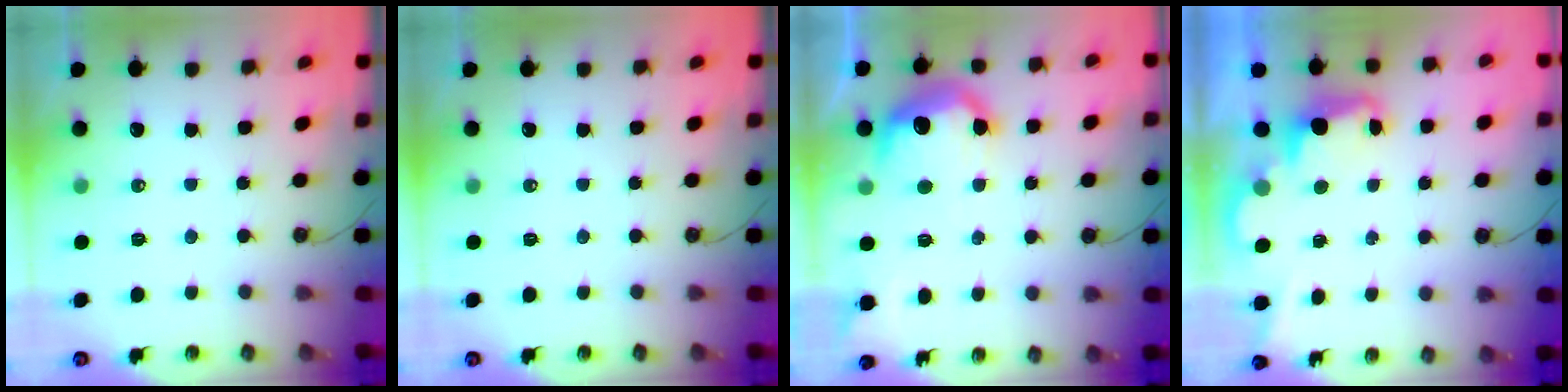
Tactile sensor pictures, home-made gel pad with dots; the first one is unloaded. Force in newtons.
{"total": 0.0}
{"total": 11.9, "press": 11.9, "slide": 0.5}
{"total": 2.4, "press": 2.3, "slide": 0.5}